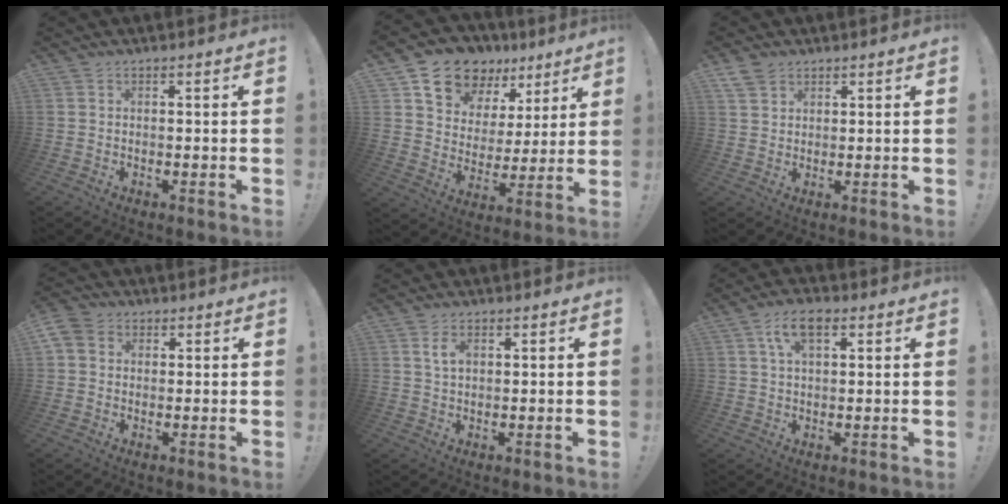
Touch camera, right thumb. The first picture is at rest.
{"total": 14.3, "force": [10.4, 8.9, 4.3], "torque": [-0.079, -0.070, 0.192]}
{"total": 4.7, "force": [3.1, 3.1, 1.7], "torque": [-0.030, -0.010, 0.059]}
{"total": 5.4, "force": [1.5, 4.4, 2.7], "torque": [-0.063, 0.008, 0.031]}
{"total": 3.5, "force": [1.3, 2.0, 2.6], "torque": [-0.042, 0.000, 0.020]}
{"total": 7.1, "force": [3.0, 3.2, 5.5], "torque": [-0.103, 0.007, 0.054]}